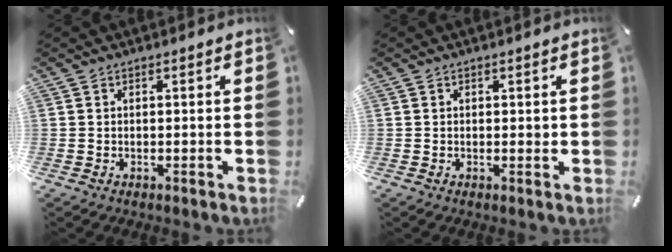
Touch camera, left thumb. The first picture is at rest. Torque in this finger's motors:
{"motor_torque": [0.32, 0.43, 0.03, -0.10, 0.10]}